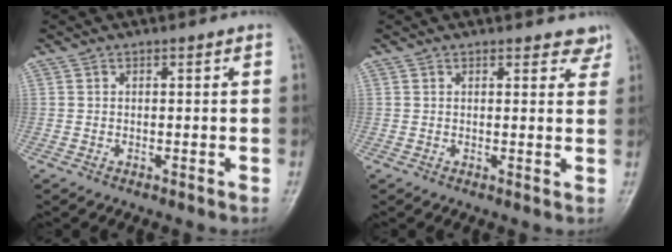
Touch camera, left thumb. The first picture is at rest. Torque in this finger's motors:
{"motor_torque": [-0.09, -0.08, -0.39, 0.07, 0.03]}